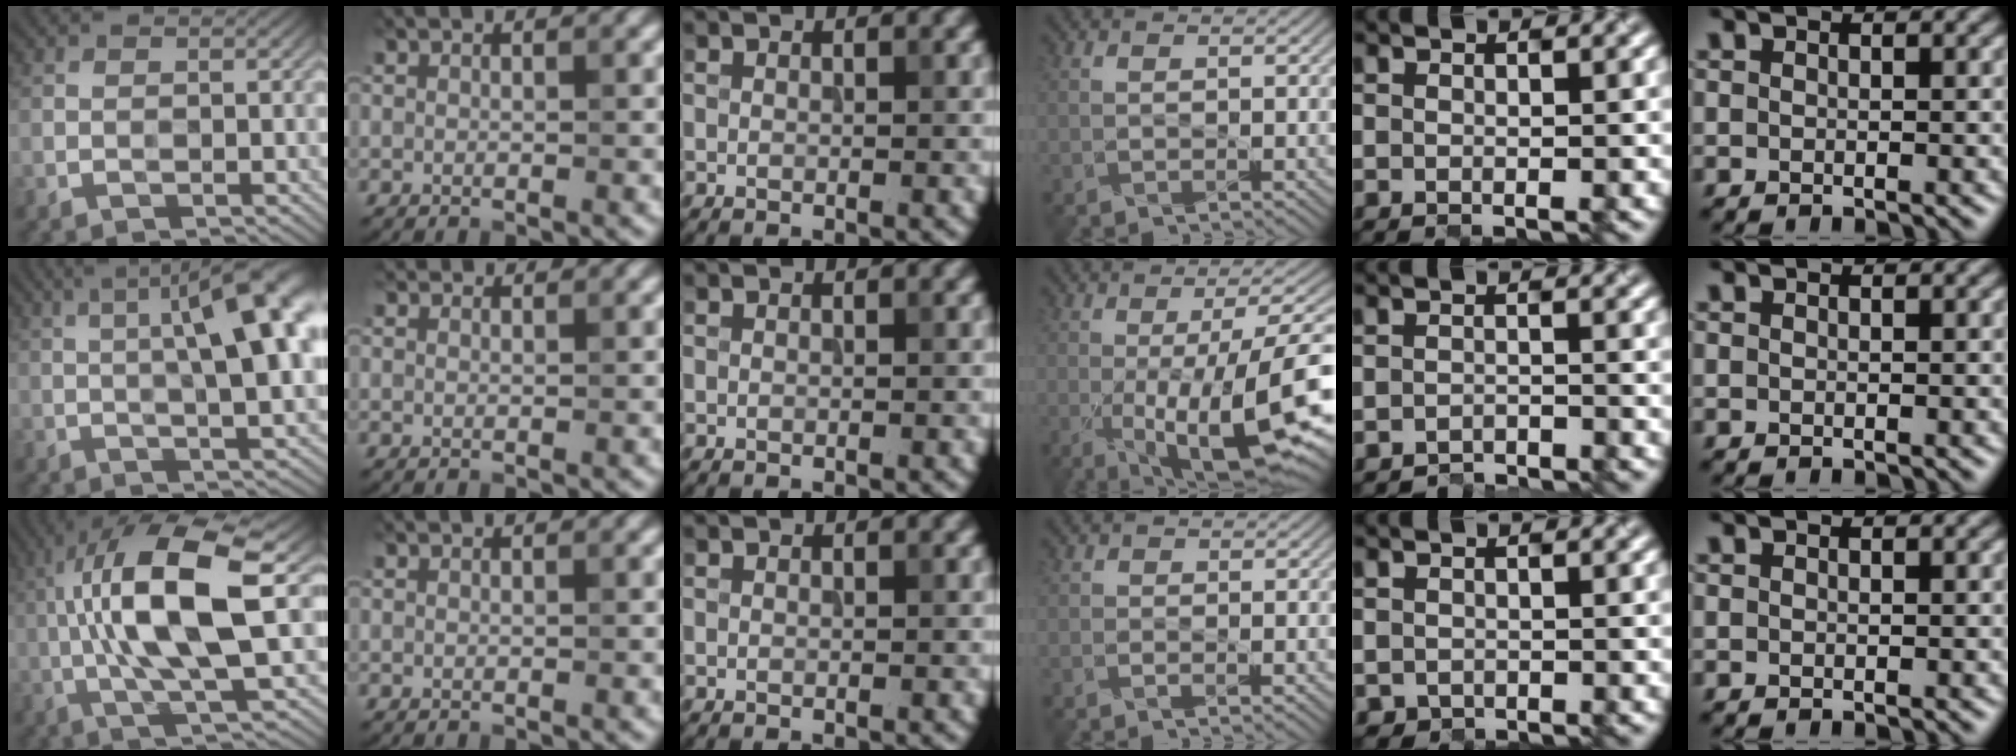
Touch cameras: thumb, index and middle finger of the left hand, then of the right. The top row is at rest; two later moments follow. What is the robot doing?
{"motion": "close", "object": "folder"}